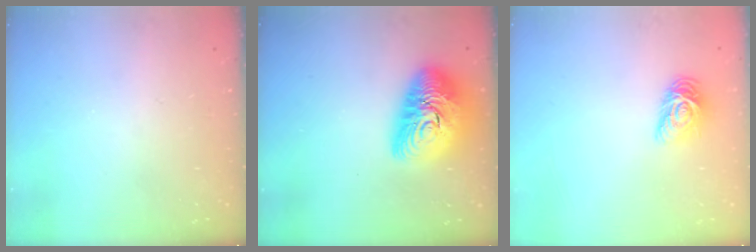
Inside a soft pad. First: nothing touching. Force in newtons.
{"total": 17.5, "press": 17.5, "slide": 1.2}
{"total": 7.7, "press": 7.6, "slide": 0.3}